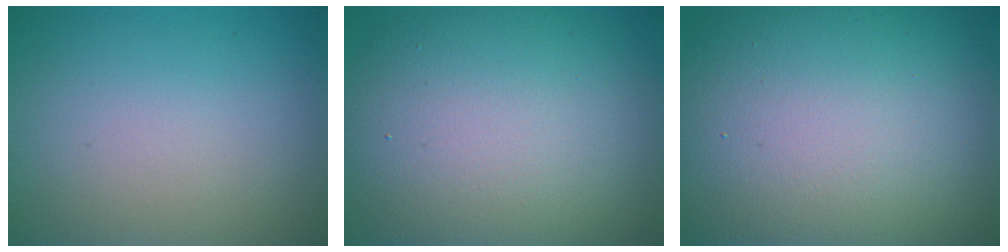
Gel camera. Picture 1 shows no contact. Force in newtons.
{"total": 13.8, "press": 13.8, "slide": 0.6}
{"total": 18.9, "press": 18.9, "slide": 1.2}